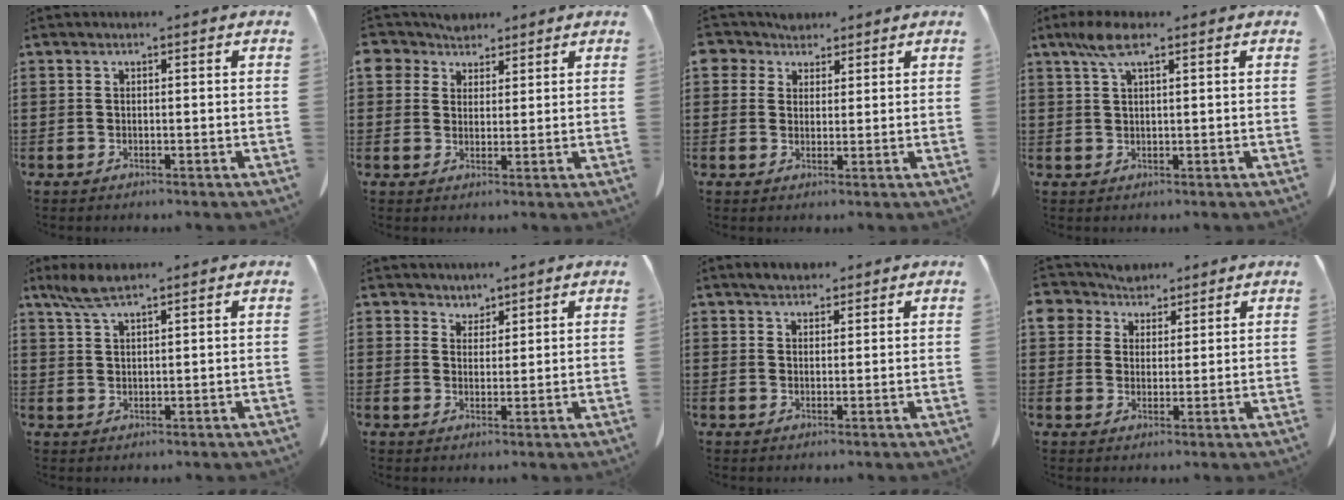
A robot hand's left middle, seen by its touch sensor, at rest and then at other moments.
{"total": 4.3, "force": [3.1, 2.9, 0.5], "torque": [-0.032, 0.005, 0.057]}
{"total": 3.6, "force": [2.5, 2.6, 0.5], "torque": [-0.019, 0.005, 0.045]}
{"total": 4.9, "force": [2.4, 1.3, 4.1], "torque": [-0.085, 0.007, 0.041]}
{"total": 4.2, "force": [3.0, 0.8, 2.9], "torque": [-0.063, 0.002, 0.055]}
{"total": 2.5, "force": [2.2, 1.0, -0.1], "torque": [-0.005, 0.002, 0.043]}
{"total": 2.2, "force": [2.0, 0.8, 0.5], "torque": [-0.006, 0.002, 0.037]}
{"total": 5.0, "force": [3.7, 3.3, 0.5], "torque": [-0.038, -0.002, 0.068]}